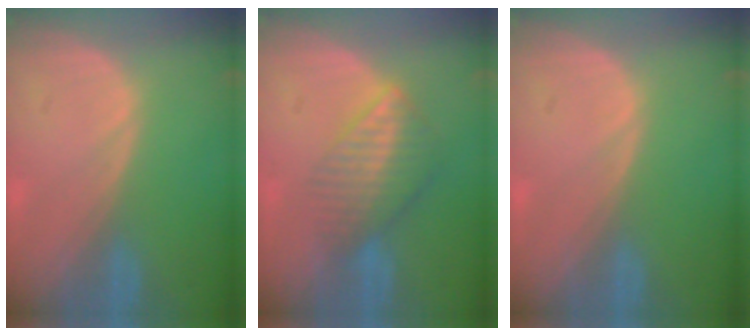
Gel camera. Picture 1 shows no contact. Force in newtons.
{"total": 6.7, "press": 5.8, "slide": 3.3}
{"total": 0.0}